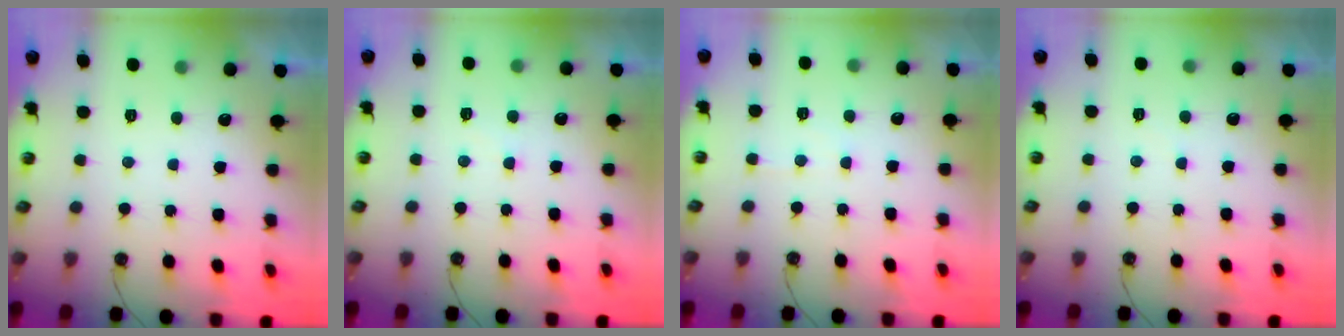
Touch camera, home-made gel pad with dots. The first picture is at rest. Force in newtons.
{"total": 2.7, "press": 2.7, "slide": 0.4}
{"total": 4.2, "press": 4.1, "slide": 0.7}
{"total": 3.3, "press": 3.2, "slide": 0.4}